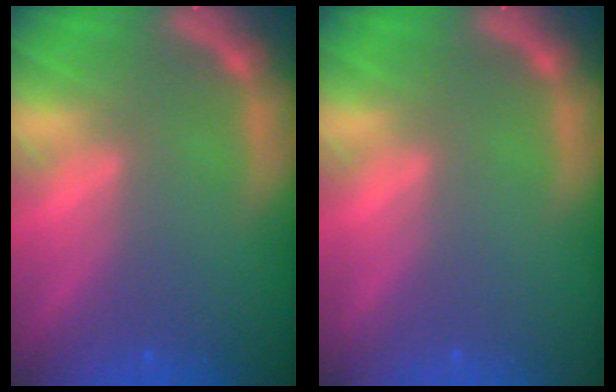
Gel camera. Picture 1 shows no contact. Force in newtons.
{"total": 0.0}